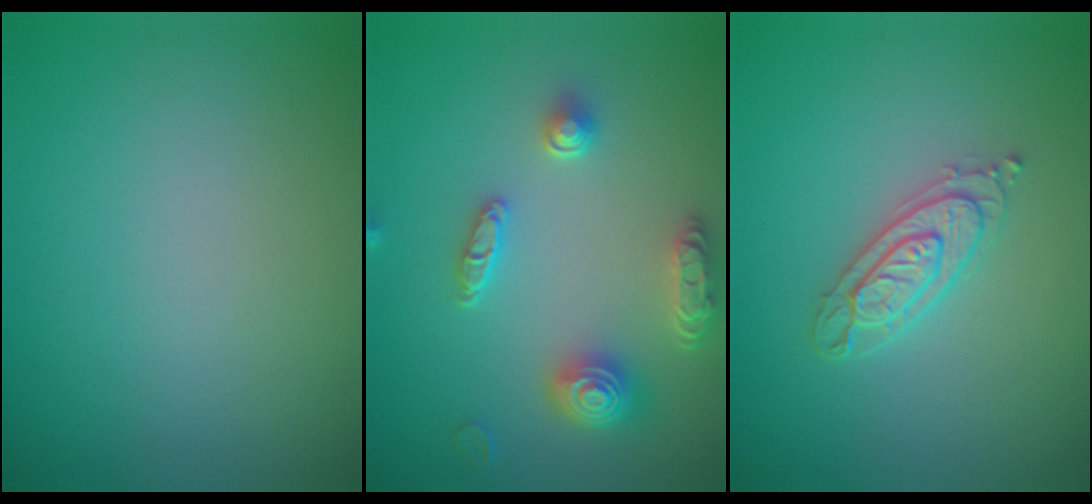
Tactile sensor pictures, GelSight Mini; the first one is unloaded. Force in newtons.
{"total": 4.7, "press": 4.2, "slide": 2.2}
{"total": 2.6, "press": 2.5, "slide": 0.5}